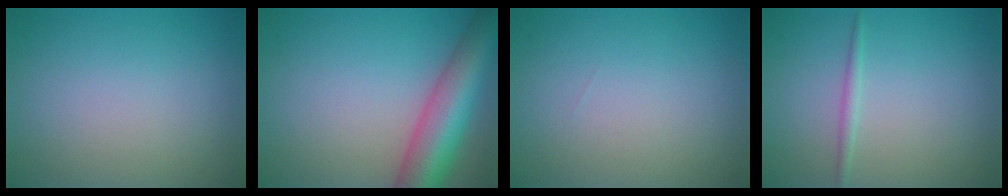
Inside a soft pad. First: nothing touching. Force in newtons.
{"total": 8.8, "press": 8.8, "slide": 0.4}
{"total": 0.0}
{"total": 1.0, "press": 1.0, "slide": 0.0}